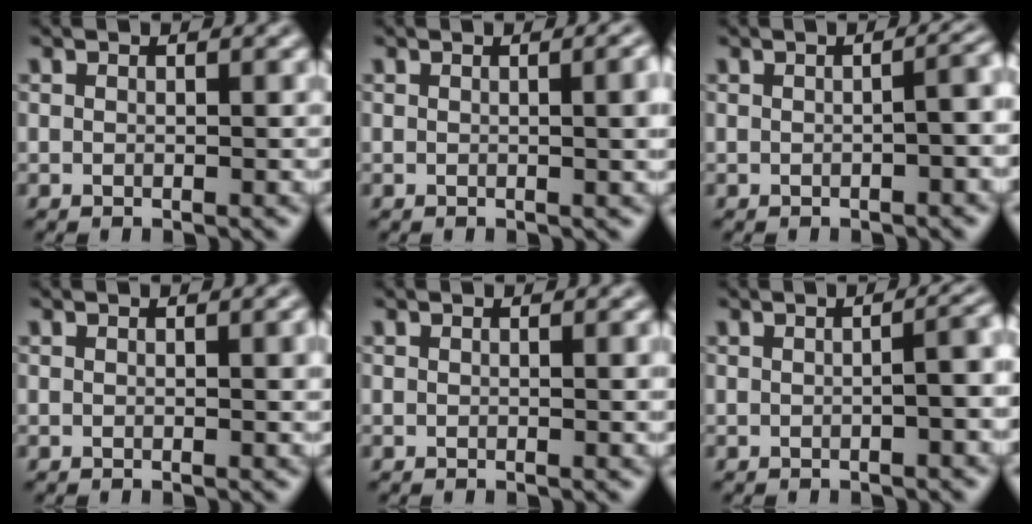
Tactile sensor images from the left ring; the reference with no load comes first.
{"total": 2.7, "force": [0.2, 0.9, 2.6], "torque": [-0.026, 0.004, -0.001]}
{"total": 2.7, "force": [-0.4, 1.1, 2.4], "torque": [-0.015, 0.011, -0.001]}
{"total": 1.2, "force": [0.2, 0.3, 1.1], "torque": [-0.015, 0.001, 0.003]}
{"total": 1.0, "force": [0.1, 0.2, 0.9], "torque": [-0.011, 0.001, 0.001]}
{"total": 2.8, "force": [-0.3, 1.1, 2.6], "torque": [-0.016, 0.013, -0.002]}